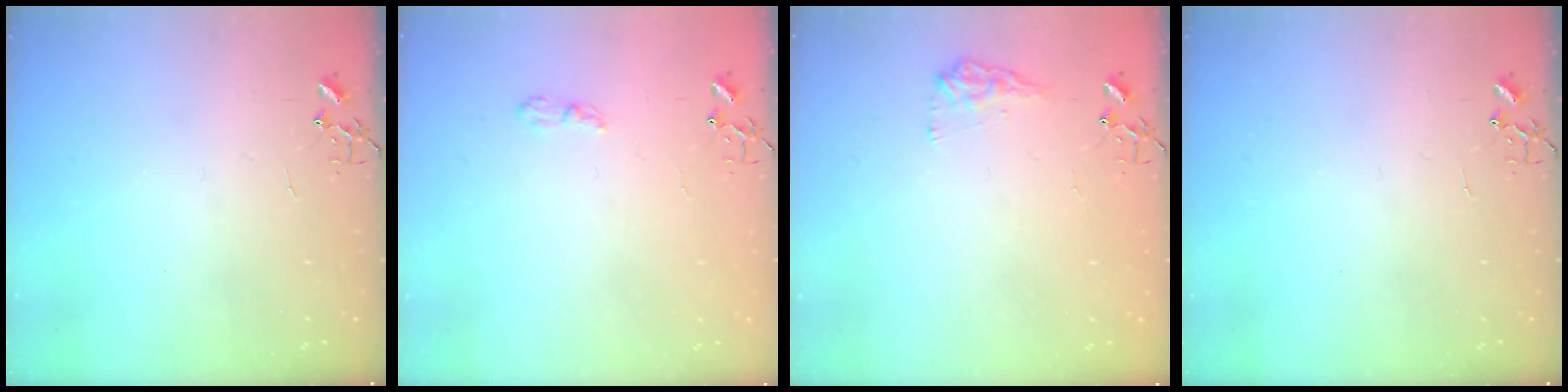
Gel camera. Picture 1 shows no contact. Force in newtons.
{"total": 4.4, "press": 4.3, "slide": 0.5}
{"total": 8.9, "press": 8.9, "slide": 0.4}
{"total": 0.0}